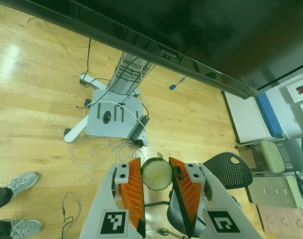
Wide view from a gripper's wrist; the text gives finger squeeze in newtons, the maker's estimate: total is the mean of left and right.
{"total": 8.3, "left": 8.6, "right": 8.1}